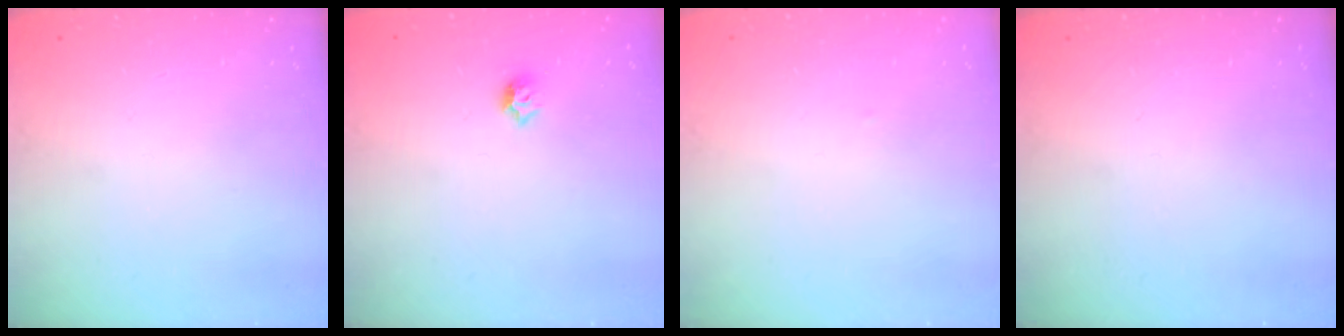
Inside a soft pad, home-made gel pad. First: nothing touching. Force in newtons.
{"total": 4.0, "press": 3.9, "slide": 0.8}
{"total": 1.1, "press": 1.1, "slide": 0.1}
{"total": 0.0}